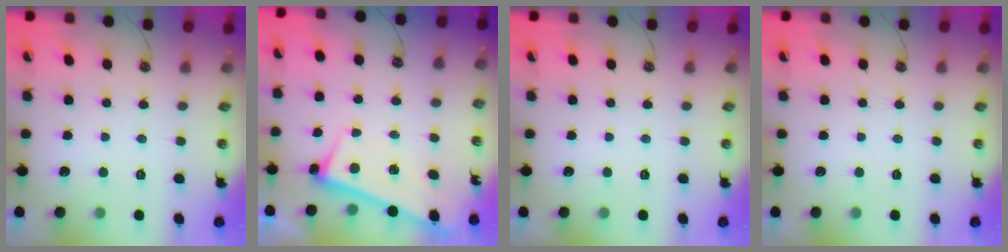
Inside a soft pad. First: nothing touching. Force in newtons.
{"total": 2.6, "press": 2.4, "slide": 0.9}
{"total": 0.0}
{"total": 0.0}